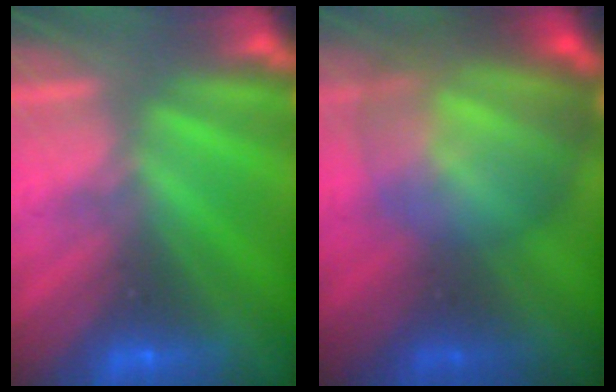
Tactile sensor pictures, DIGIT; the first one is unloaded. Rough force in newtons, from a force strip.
{"total": 6.6}